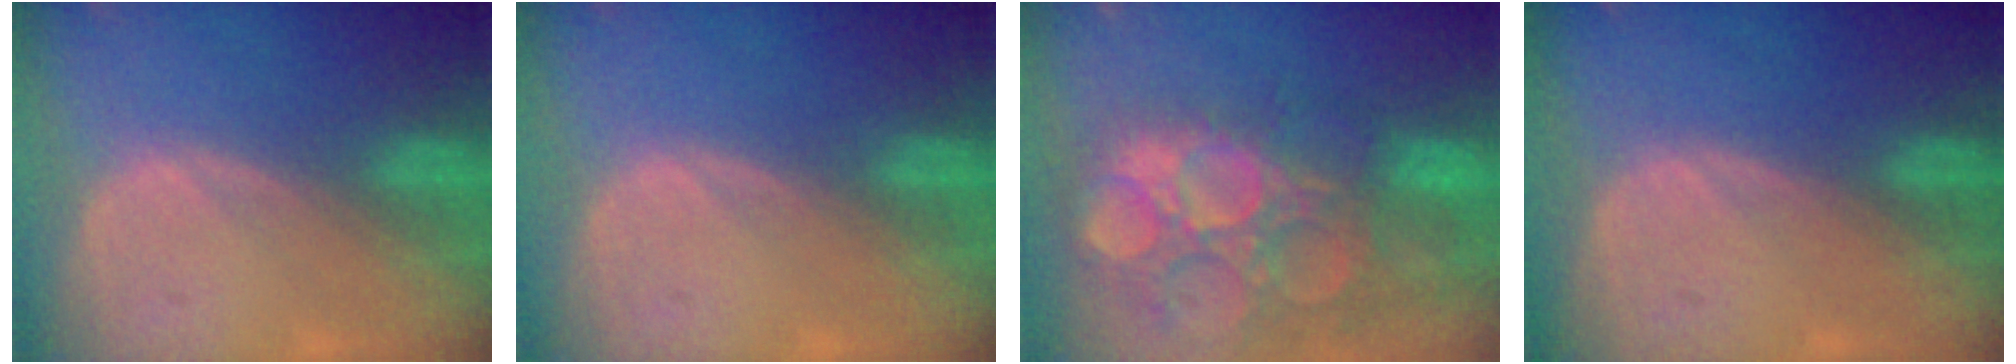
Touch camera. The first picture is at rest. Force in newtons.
{"total": 0.0}
{"total": 15.4, "press": 12.6, "slide": 8.7}
{"total": 0.0}